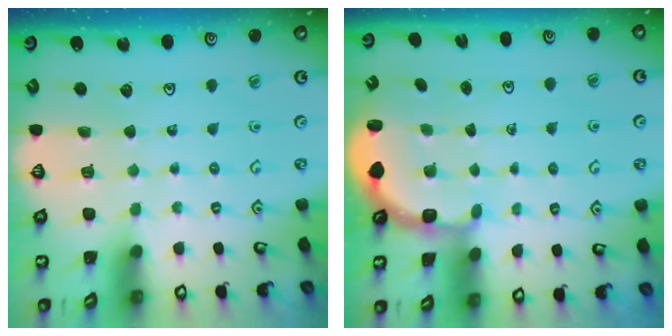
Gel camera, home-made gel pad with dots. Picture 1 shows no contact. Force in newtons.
{"total": 3.0, "press": 2.6, "slide": 1.5}